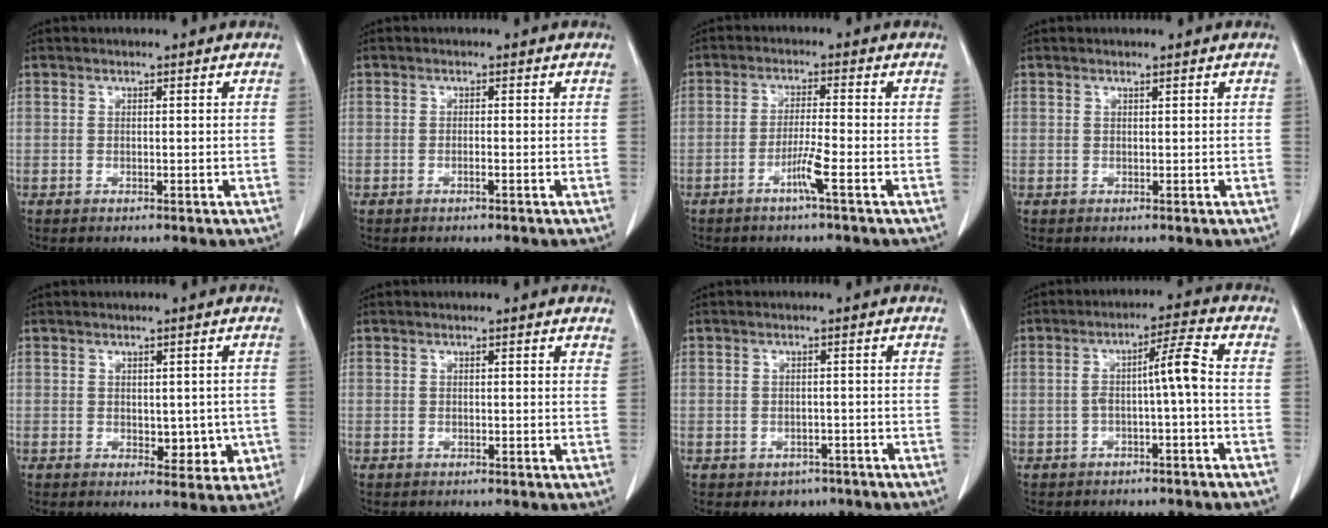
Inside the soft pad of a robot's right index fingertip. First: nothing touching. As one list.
[{"total": 0.7, "force": [-0.3, -0.1, 0.6], "torque": [-0.011, 0.001, -0.006]}, {"total": 6.9, "force": [-3.0, 0.3, 6.2], "torque": [-0.119, -0.006, -0.056]}, {"total": 0.0}, {"total": 5.0, "force": [-0.4, 2.9, 4.0], "torque": [-0.036, -0.002, 0.004]}, {"total": 1.3, "force": [1.1, 0.1, 0.6], "torque": [-0.009, -0.001, 0.006]}, {"total": 2.7, "force": [-1.5, 2.1, 0.6], "torque": [-0.004, 0.007, -0.013]}, {"total": 5.1, "force": [-0.7, 0.0, 5.1], "torque": [-0.084, 0.023, -0.009]}]